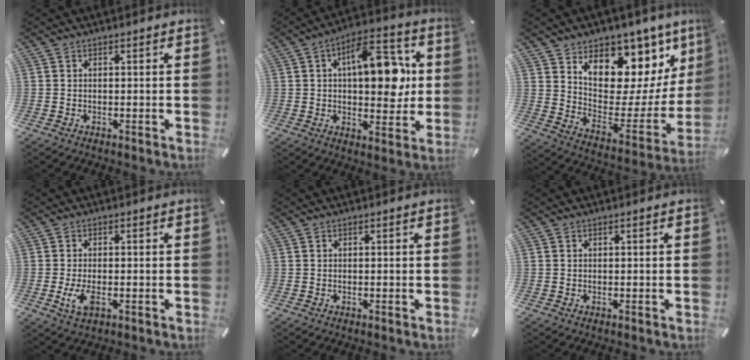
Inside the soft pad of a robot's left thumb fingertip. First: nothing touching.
{"total": 15.6, "force": [3.3, 8.2, 12.9], "torque": [-0.161, -0.008, 0.053]}
{"total": 11.5, "force": [8.1, 7.5, 3.1], "torque": [-0.033, -0.105, 0.138]}
{"total": 4.6, "force": [-1.3, 2.0, 4.0], "torque": [-0.099, -0.008, -0.028]}
{"total": 0.0}
{"total": 0.0}